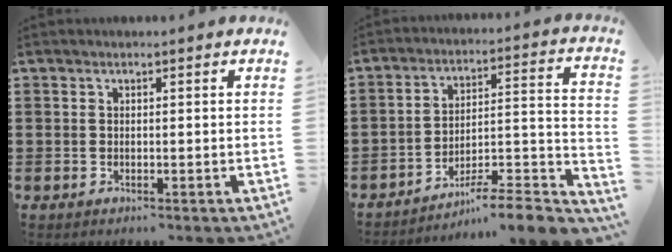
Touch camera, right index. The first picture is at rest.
{"total": 6.8, "force": [-5.7, 0.6, 3.6], "torque": [-0.052, -0.008, -0.114]}